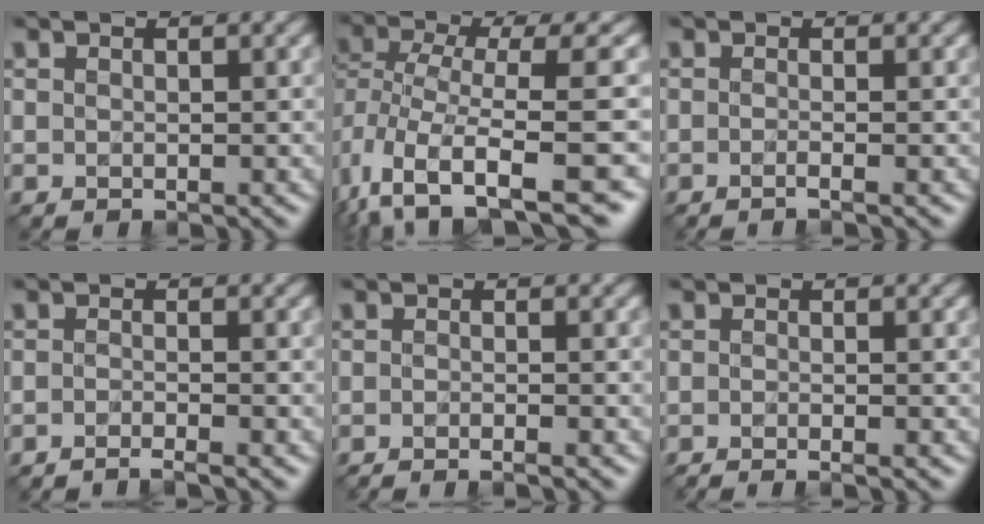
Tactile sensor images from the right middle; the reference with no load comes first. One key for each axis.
{"total": 8.8, "fx": -3.6, "fy": 3.9, "fz": 7.0, "tx": -0.137, "ty": -0.013, "tz": -0.057}
{"total": 1.4, "fx": -0.5, "fy": 0.5, "fz": 1.2, "tx": -0.011, "ty": -0.011, "tz": -0.018}
{"total": 2.1, "fx": -1.5, "fy": 0.4, "fz": 1.4, "tx": -0.008, "ty": -0.005, "tz": -0.038}
{"total": 2.3, "fx": -1.5, "fy": 0.5, "fz": 1.7, "tx": -0.011, "ty": -0.007, "tz": -0.032}
{"total": 2.4, "fx": -1.3, "fy": 0.7, "fz": 1.9, "tx": -0.010, "ty": -0.007, "tz": -0.029}